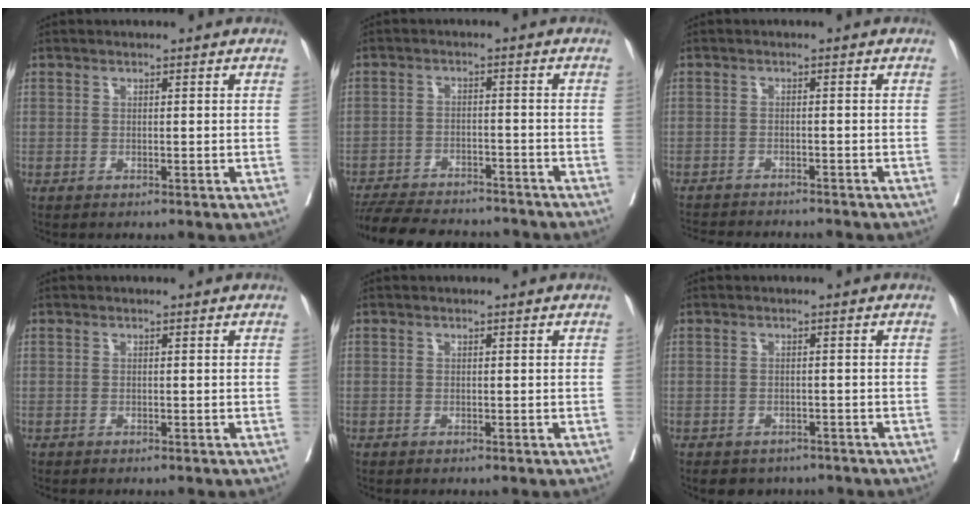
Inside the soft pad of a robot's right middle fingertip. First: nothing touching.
{"total": 15.6, "force": [-14.2, 3.9, 5.2], "torque": [-0.114, -0.005, -0.201]}
{"total": 10.0, "force": [-9.4, 1.5, 3.1], "torque": [-0.048, -0.007, -0.127]}
{"total": 0.0}
{"total": 0.0}
{"total": 4.7, "force": [-3.9, 2.6, 0.6], "torque": [0.003, 0.006, -0.049]}